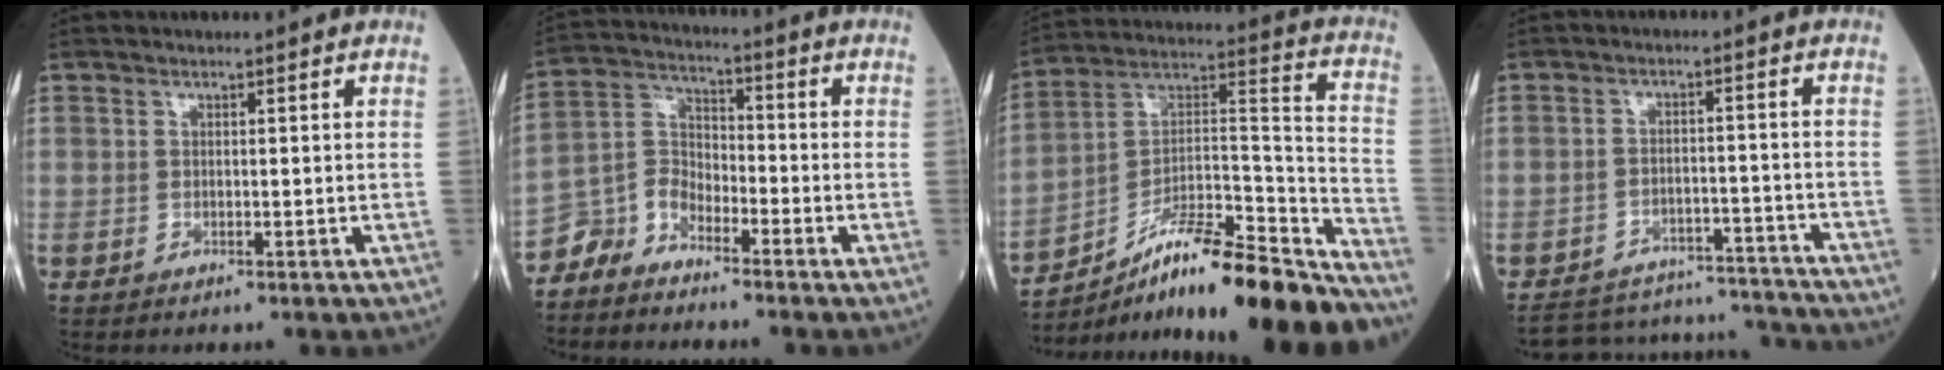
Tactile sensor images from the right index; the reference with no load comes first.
{"total": 5.7, "force": [-5.1, 2.6, 0.4], "torque": [-0.005, 0.021, -0.107]}
{"total": 22.9, "force": [-18.7, 1.6, 13.1], "torque": [-0.173, 0.032, -0.303]}
{"total": 14.6, "force": [-14.3, 2.5, 1.8], "torque": [-0.026, 0.022, -0.188]}